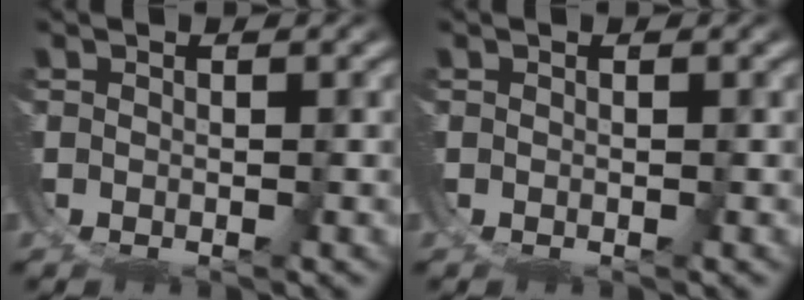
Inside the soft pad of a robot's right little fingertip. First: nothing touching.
{"total": 0.0}